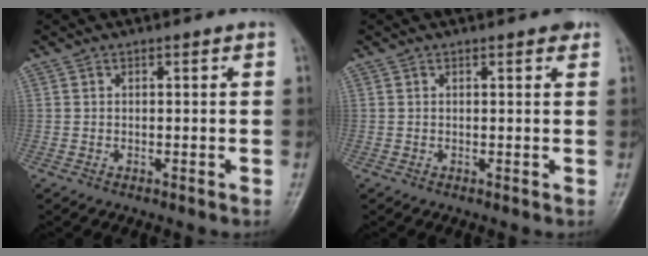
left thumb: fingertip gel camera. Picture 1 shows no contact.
{"total": 1.6, "force": [1.1, 0.5, 1.1], "torque": [-0.012, -0.002, 0.011]}